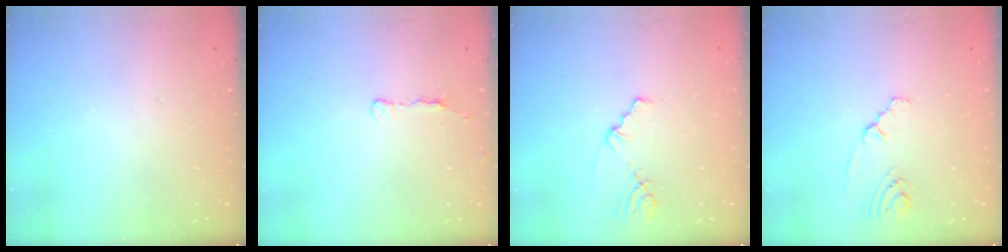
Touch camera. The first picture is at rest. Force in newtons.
{"total": 5.4, "press": 4.4, "slide": 3.1}
{"total": 1.0, "press": 1.0, "slide": 0.2}
{"total": 2.1, "press": 2.1, "slide": 0.4}